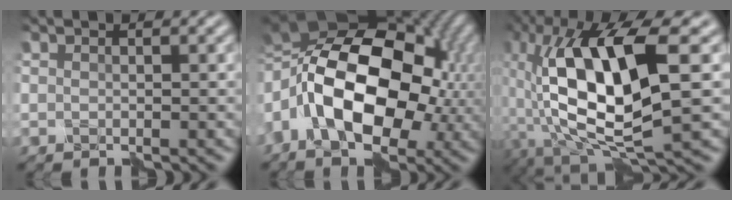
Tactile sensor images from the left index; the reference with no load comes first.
{"total": 18.1, "force": [-0.6, 11.7, 13.8], "torque": [-0.249, 0.003, -0.024]}
{"total": 13.1, "force": [0.8, 4.7, 12.1], "torque": [-0.222, -0.001, 0.013]}